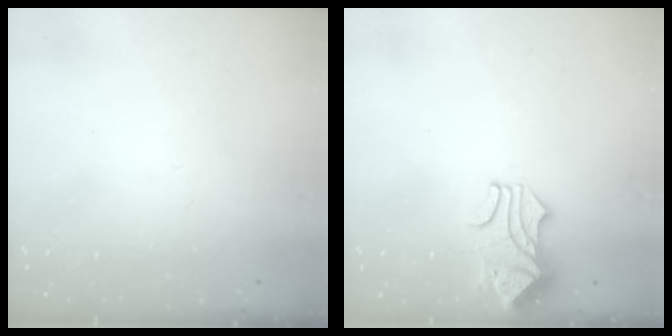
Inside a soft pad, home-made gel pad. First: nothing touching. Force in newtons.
{"total": 1.8, "press": 1.4, "slide": 1.2}